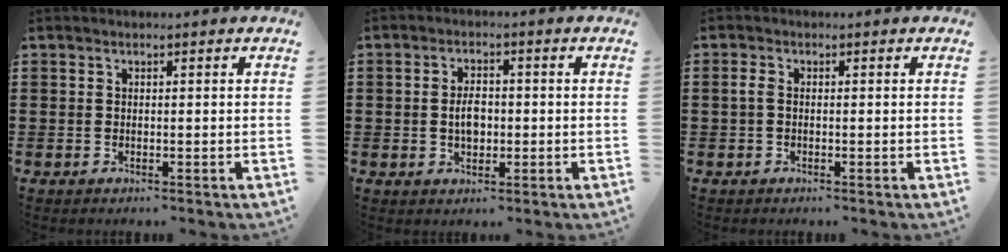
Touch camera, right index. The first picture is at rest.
{"total": 3.7, "force": [-0.3, 2.0, 3.1], "torque": [-0.054, 0.000, -0.007]}
{"total": 1.2, "force": [-0.2, 0.2, 1.2], "torque": [-0.026, -0.002, -0.005]}